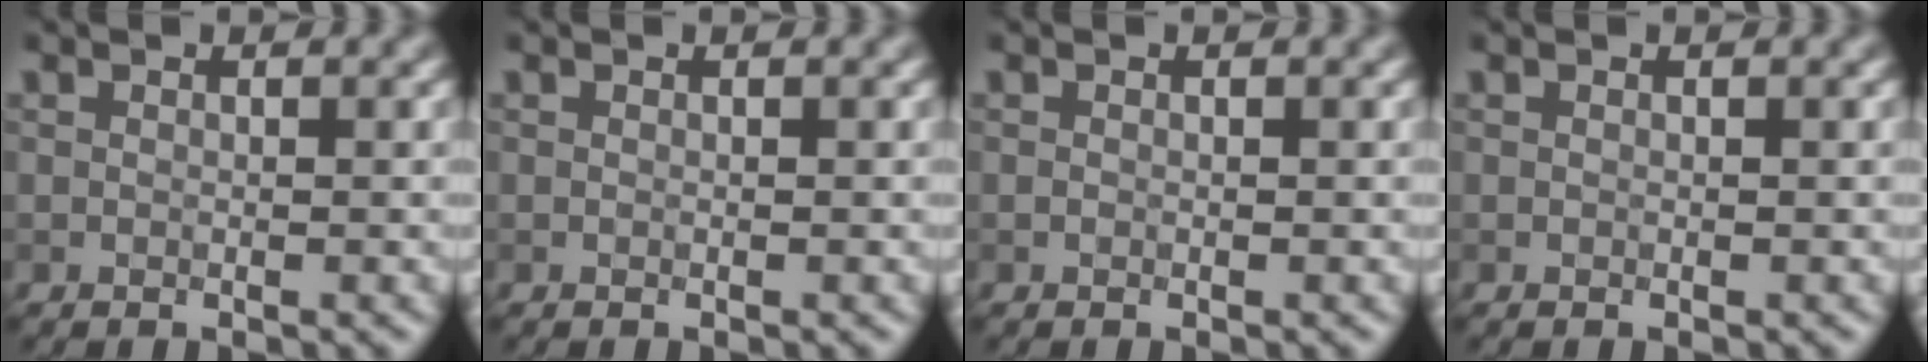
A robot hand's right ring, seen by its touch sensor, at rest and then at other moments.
{"total": 0.0}
{"total": 0.0}
{"total": 0.0}